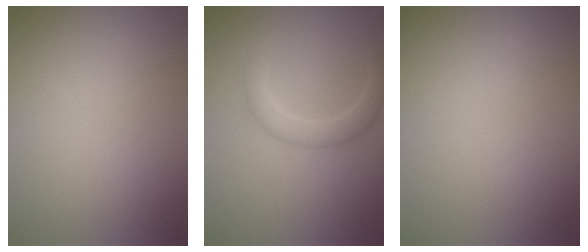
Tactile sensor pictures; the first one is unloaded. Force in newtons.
{"total": 2.5, "press": 2.5, "slide": 0.0}
{"total": 0.0}